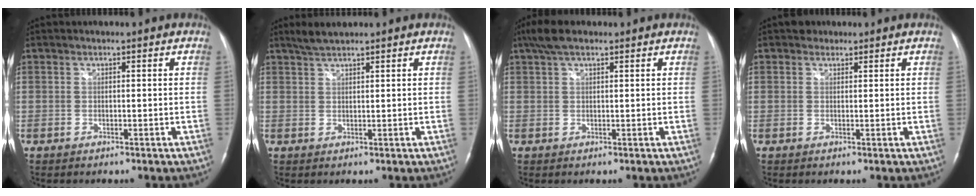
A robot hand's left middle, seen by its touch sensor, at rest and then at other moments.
{"total": 2.7, "force": [2.4, 0.1, 1.1], "torque": [-0.029, 0.006, 0.048]}
{"total": 4.3, "force": [3.0, 1.4, 2.7], "torque": [-0.064, 0.023, 0.058]}
{"total": 1.3, "force": [1.0, 0.9, 0.0], "torque": [0.003, 0.006, 0.010]}